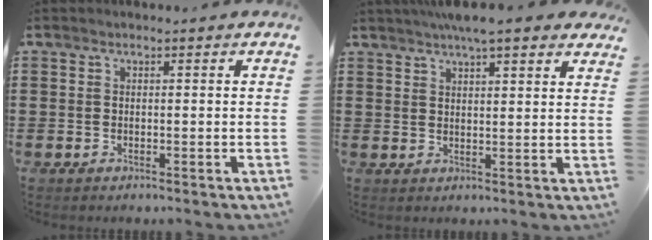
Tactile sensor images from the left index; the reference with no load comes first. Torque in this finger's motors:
{"motor_torque": [1.69, -0.45, 0.73, 0.14]}